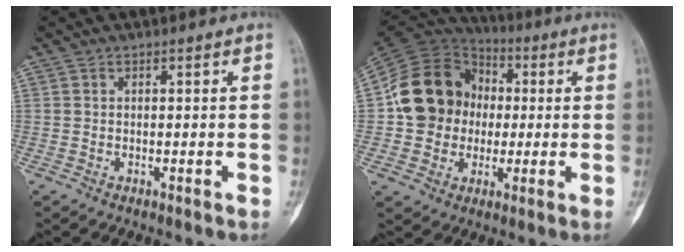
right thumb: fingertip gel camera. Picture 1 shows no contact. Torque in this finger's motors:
{"motor_torque": [1.51, 1.71, 0.69, -0.43, 0.17]}